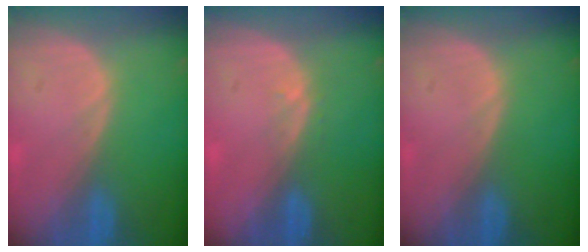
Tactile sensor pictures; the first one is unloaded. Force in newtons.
{"total": 1.0, "press": 0.7, "slide": 0.7}
{"total": 0.0}